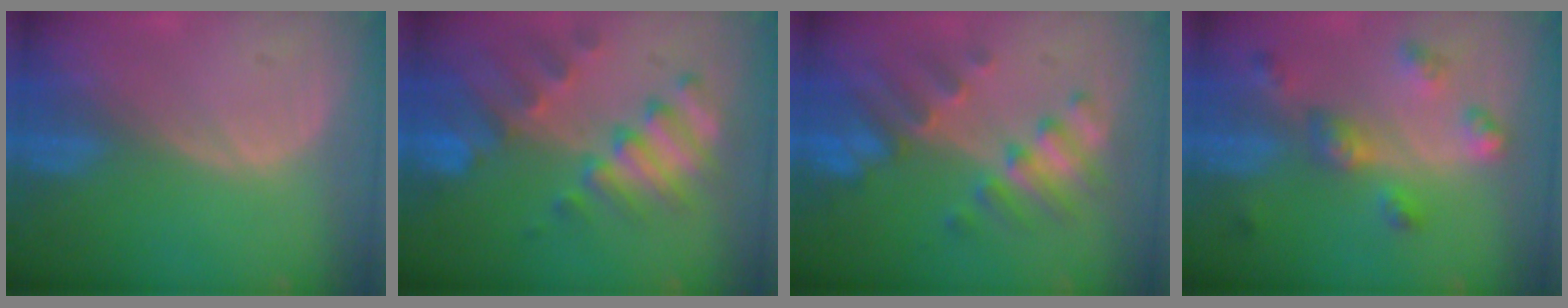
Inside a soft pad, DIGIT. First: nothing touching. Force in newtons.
{"total": 10.1, "press": 8.8, "slide": 4.9}
{"total": 7.5, "press": 7.5, "slide": 0.5}
{"total": 6.5, "press": 5.8, "slide": 2.8}